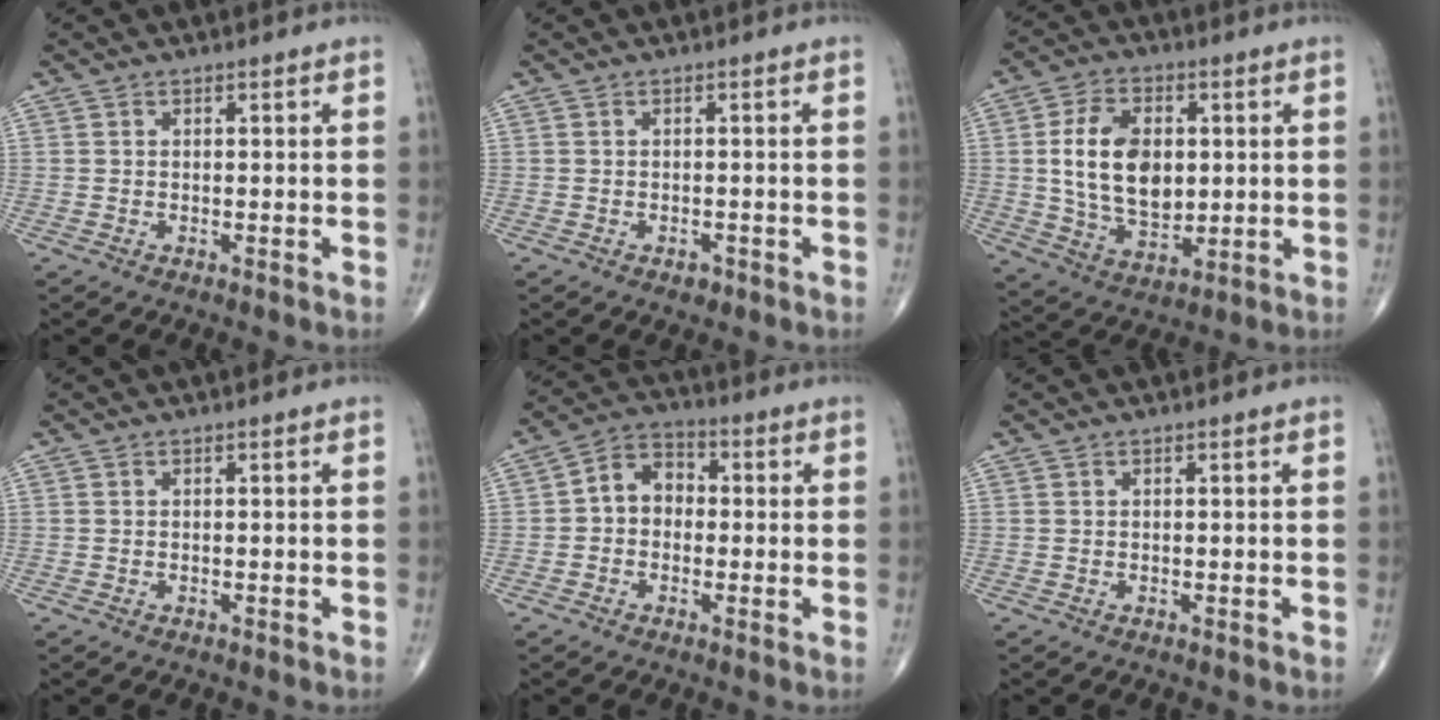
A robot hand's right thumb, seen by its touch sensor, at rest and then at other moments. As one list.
[{"total": 1.3, "force": [-0.8, 0.8, 0.7], "torque": [-0.007, 0.001, -0.010]}, {"total": 14.4, "force": [1.5, 9.2, 11.0], "torque": [-0.175, -0.010, 0.032]}, {"total": 0.0}, {"total": 7.1, "force": [-0.2, 5.6, 4.3], "torque": [-0.046, 0.028, -0.019]}, {"total": 0.0}]